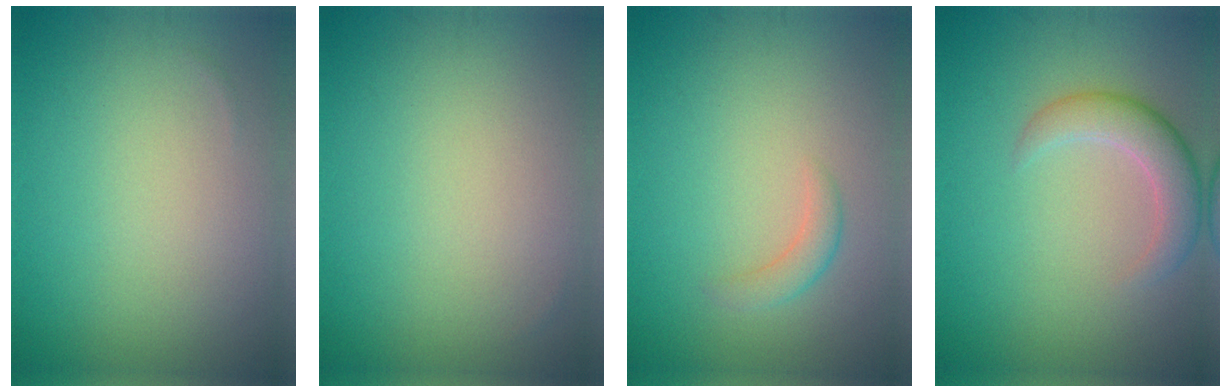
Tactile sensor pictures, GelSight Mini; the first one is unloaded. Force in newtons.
{"total": 0.0}
{"total": 1.5, "press": 1.5, "slide": 0.1}
{"total": 3.5, "press": 3.5, "slide": 0.3}